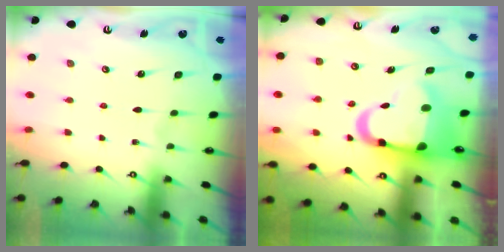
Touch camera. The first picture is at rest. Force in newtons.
{"total": 11.6, "press": 11.4, "slide": 2.2}